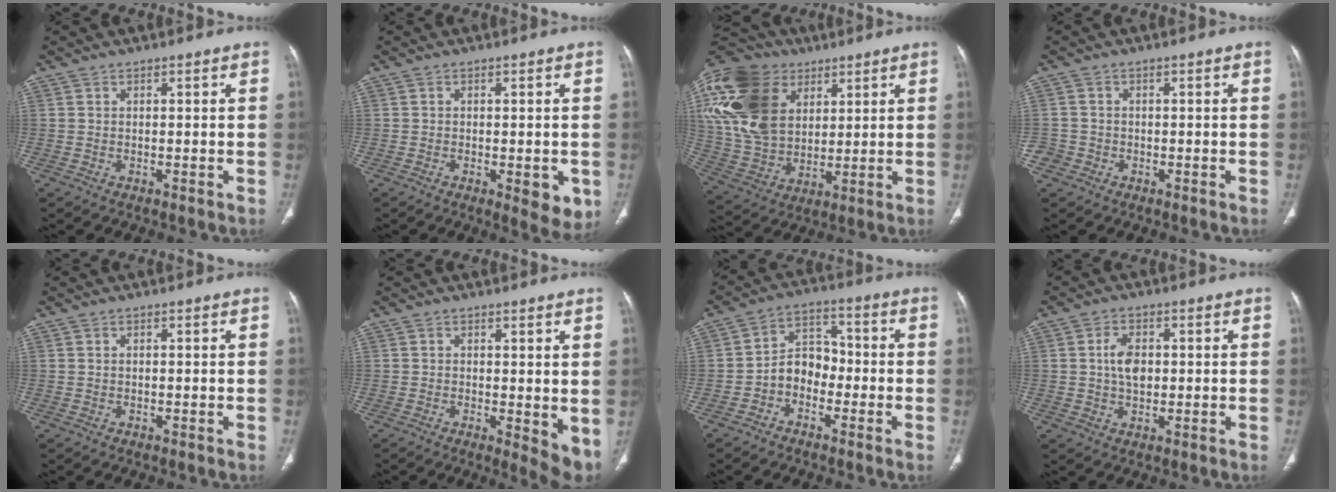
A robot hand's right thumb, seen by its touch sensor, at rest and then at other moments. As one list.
[{"total": 5.7, "force": [-1.6, 2.3, 4.9], "torque": [-0.048, -0.010, -0.016]}, {"total": 25.1, "force": [8.7, 17.9, 15.3], "torque": [-0.319, 0.015, 0.167]}, {"total": 2.7, "force": [-1.2, 2.5, 0.3], "torque": [0.002, 0.012, -0.026]}, {"total": 0.0}, {"total": 6.0, "force": [-0.1, 2.4, 5.5], "torque": [-0.068, -0.017, 0.000]}, {"total": 7.0, "force": [-2.5, 5.3, 3.8], "torque": [-0.041, 0.039, -0.058]}, {"total": 5.0, "force": [0.4, 3.3, 3.8], "torque": [-0.063, 0.003, 0.005]}]